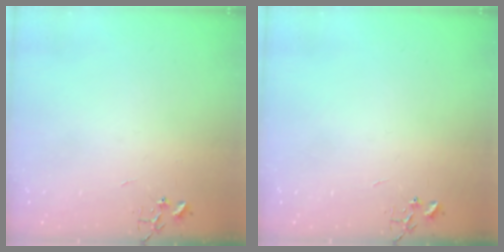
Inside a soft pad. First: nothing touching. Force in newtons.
{"total": 0.0}